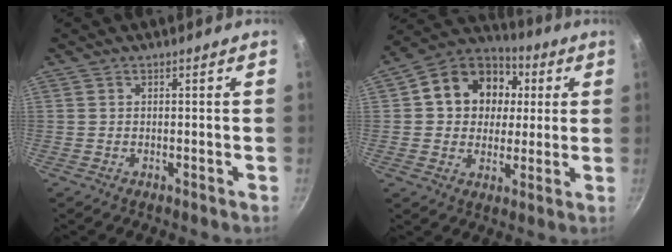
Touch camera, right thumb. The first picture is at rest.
{"total": 17.1, "force": [3.1, 14.1, 9.1], "torque": [-0.124, 0.022, 0.038]}